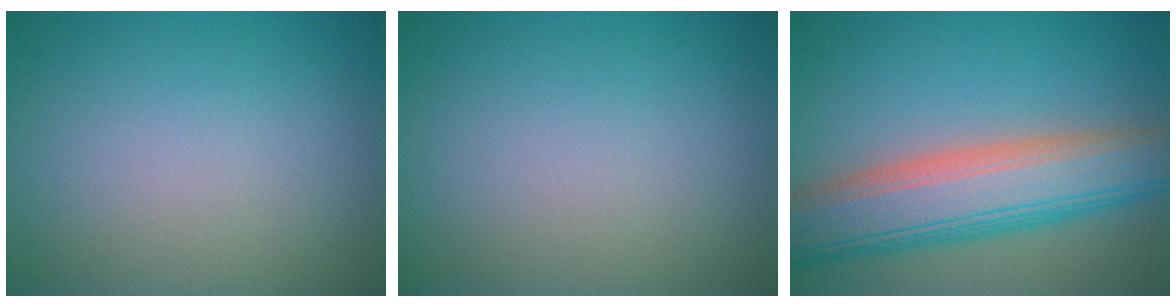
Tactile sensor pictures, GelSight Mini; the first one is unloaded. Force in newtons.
{"total": 0.0}
{"total": 9.8, "press": 9.8, "slide": 0.4}